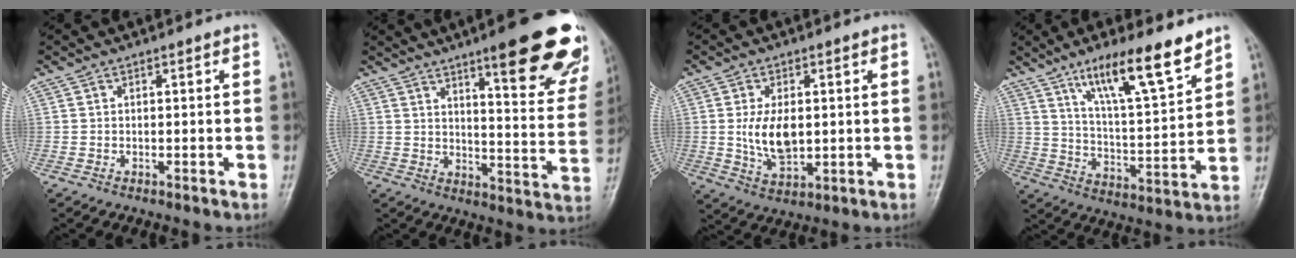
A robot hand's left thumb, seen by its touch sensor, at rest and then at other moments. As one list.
[{"total": 22.4, "force": [13.9, 4.9, 16.9], "torque": [-0.181, -0.064, 0.182]}, {"total": 8.1, "force": [0.5, 4.5, 6.6], "torque": [-0.117, -0.010, 0.018]}, {"total": 15.2, "force": [10.3, 2.9, 10.8], "torque": [-0.164, -0.056, 0.182]}]